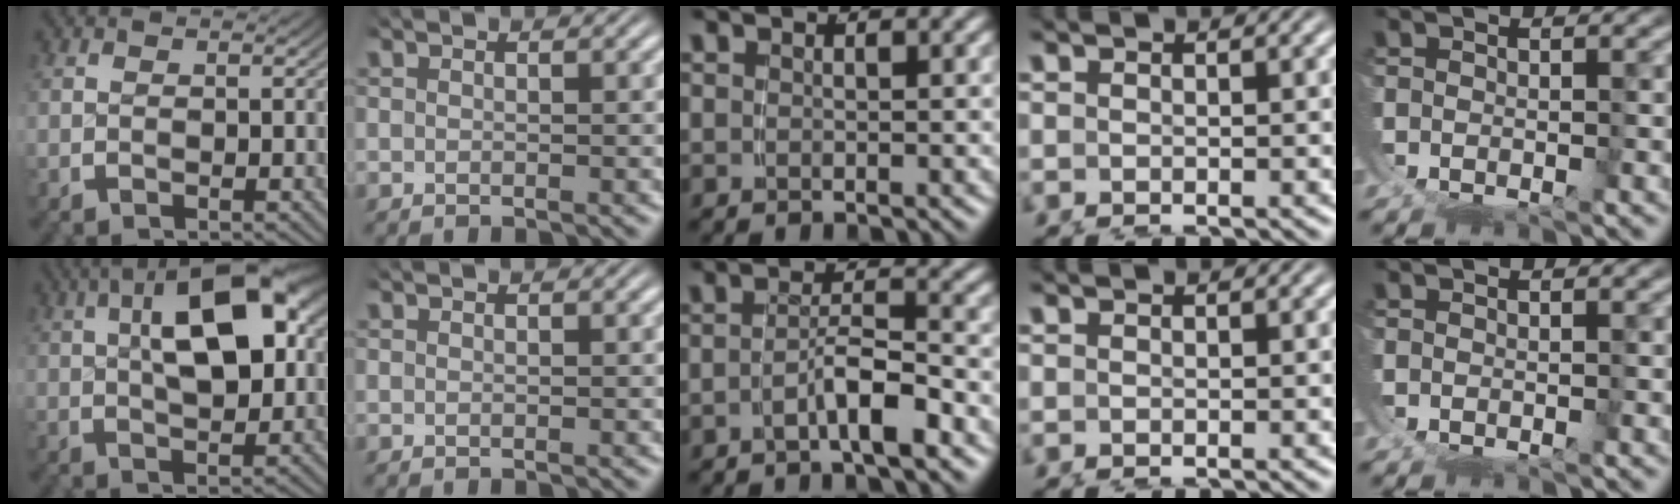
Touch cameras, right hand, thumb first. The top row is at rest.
{"thumb": {"total": 11.5, "force": [3.1, 5.4, 9.6], "torque": [-0.142, 0.015, 0.045]}, "middle": {"total": 3.3, "force": [-2.2, 0.2, 2.4], "torque": [-0.036, 0.001, -0.039]}}